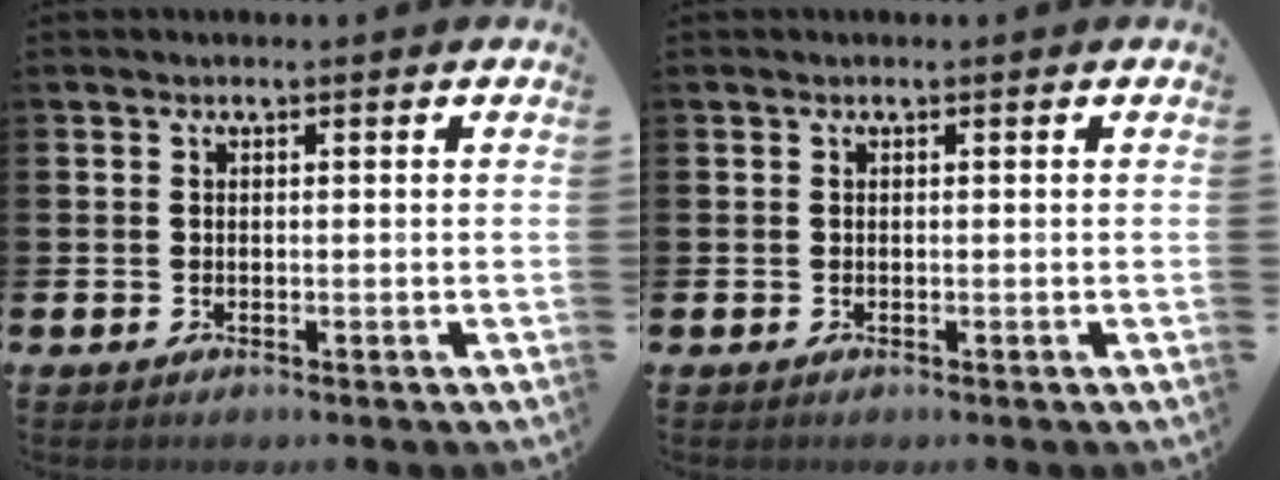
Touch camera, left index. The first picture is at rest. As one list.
[{"total": 0.0}]